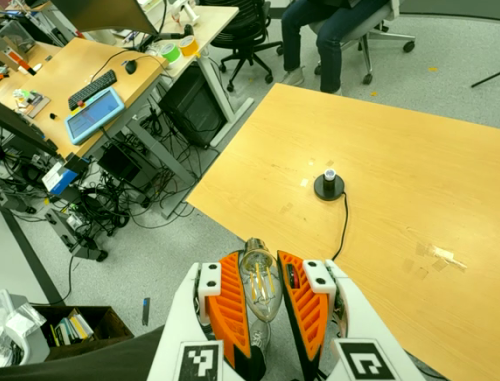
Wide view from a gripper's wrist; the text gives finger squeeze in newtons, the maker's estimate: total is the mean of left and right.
{"total": 12.3, "left": 12.5, "right": 12.0}